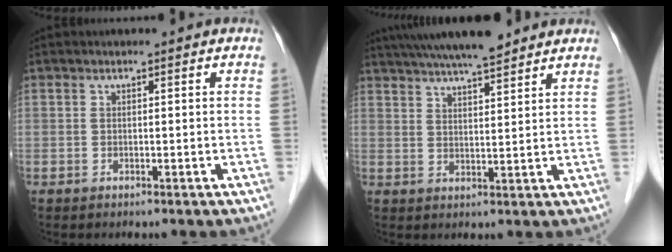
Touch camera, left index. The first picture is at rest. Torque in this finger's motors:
{"motor_torque": [0.88, -0.81, 0.35, 0.07]}